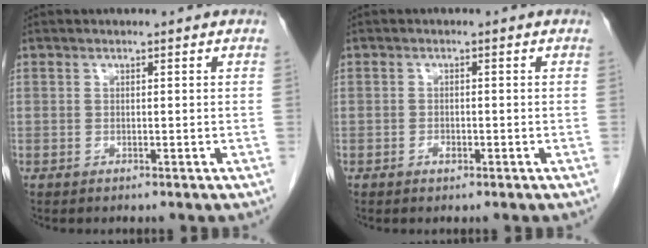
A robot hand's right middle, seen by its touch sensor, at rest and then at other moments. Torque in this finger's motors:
{"motor_torque": [0.21, -0.07, 0.03, 0.01]}